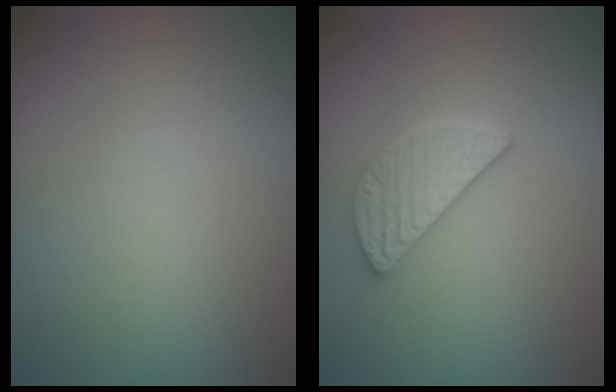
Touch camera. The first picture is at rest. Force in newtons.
{"total": 2.9, "press": 2.6, "slide": 1.1}